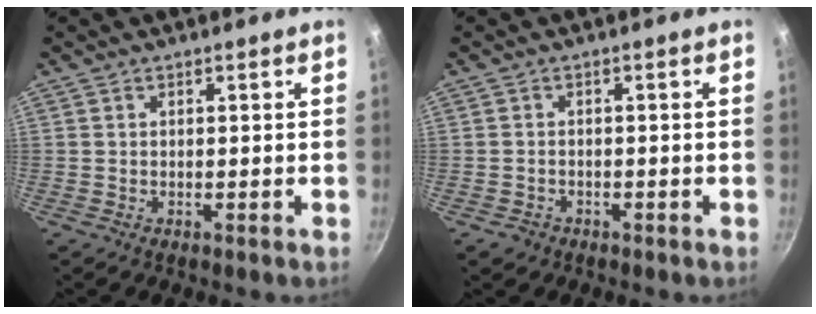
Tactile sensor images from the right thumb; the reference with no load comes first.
{"total": 2.0, "force": [-1.2, 1.5, 0.6], "torque": [-0.012, 0.014, -0.012]}